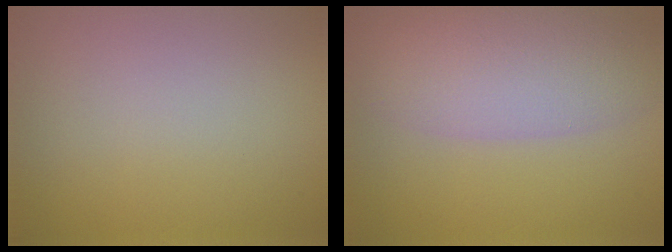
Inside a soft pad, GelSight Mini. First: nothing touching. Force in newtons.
{"total": 7.0, "press": 7.0, "slide": 0.5}